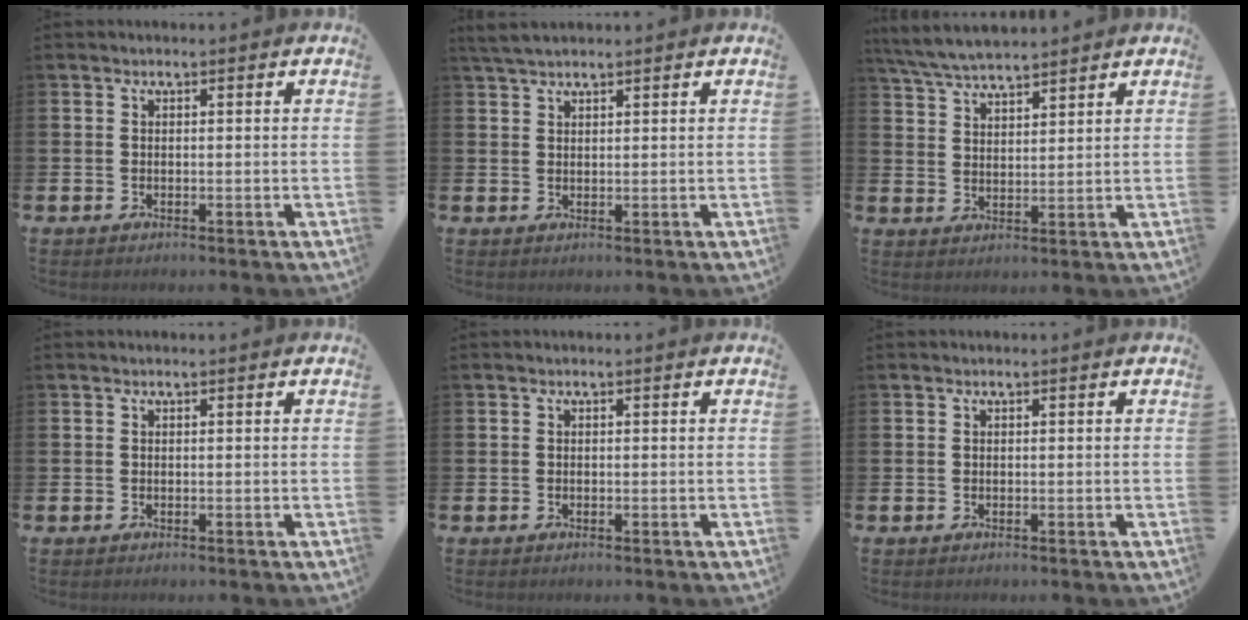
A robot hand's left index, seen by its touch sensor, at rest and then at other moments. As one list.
[{"total": 2.7, "force": [2.3, 0.7, 1.2], "torque": [-0.022, -0.002, 0.042]}, {"total": 5.6, "force": [5.5, 0.5, 1.3], "torque": [-0.048, -0.021, 0.101]}, {"total": 0.0}, {"total": 0.0}, {"total": 0.0}]